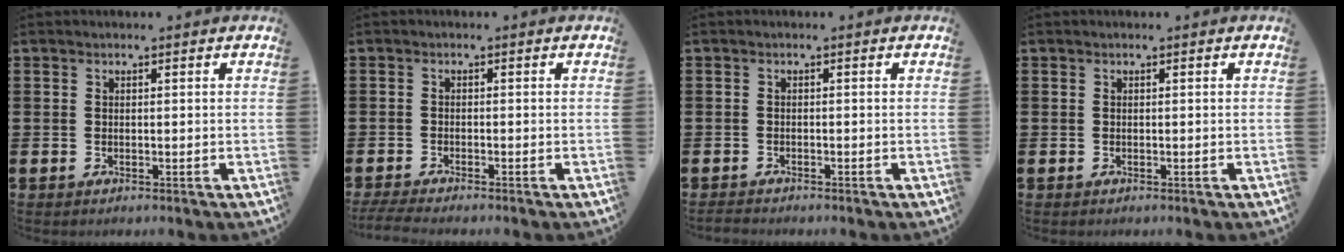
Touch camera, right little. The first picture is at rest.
{"total": 1.5, "force": [-1.2, 0.0, 0.8], "torque": [-0.013, 0.000, -0.024]}
{"total": 0.8, "force": [-0.7, 0.1, 0.2], "torque": [-0.006, 0.000, -0.016]}
{"total": 0.0}